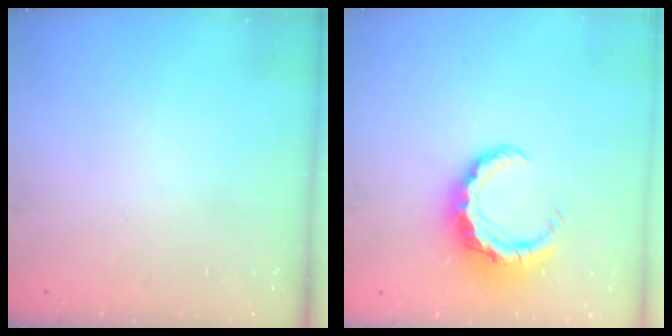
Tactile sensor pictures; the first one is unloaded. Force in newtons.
{"total": 7.9, "press": 7.7, "slide": 1.7}